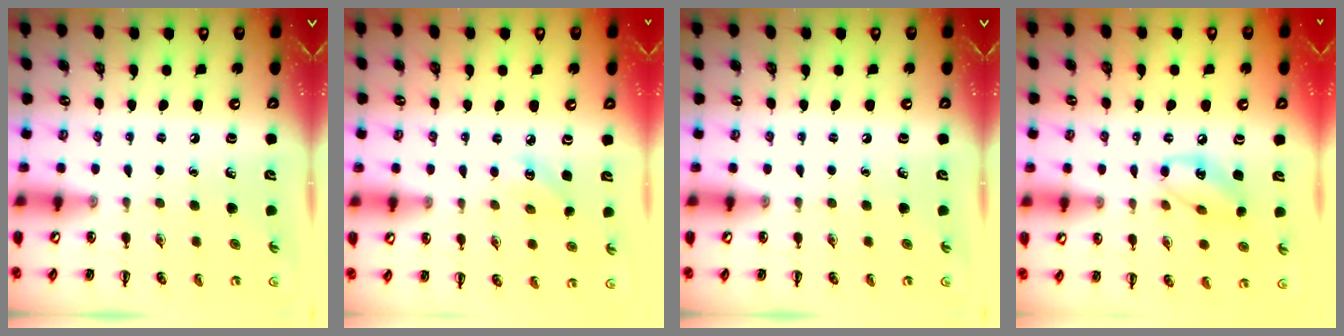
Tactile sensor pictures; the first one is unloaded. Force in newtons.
{"total": 3.6, "press": 3.5, "slide": 0.9}
{"total": 0.0}
{"total": 10.0, "press": 9.9, "slide": 1.0}